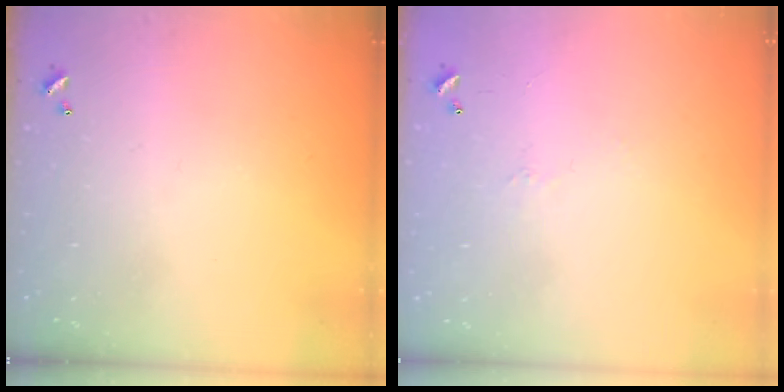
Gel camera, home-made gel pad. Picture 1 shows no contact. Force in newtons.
{"total": 6.6, "press": 6.6, "slide": 0.8}